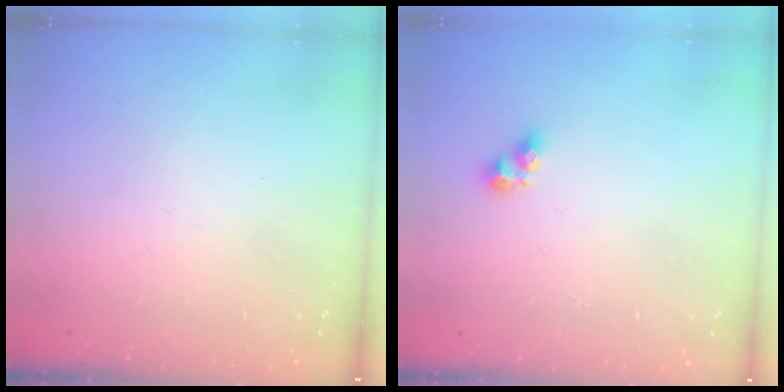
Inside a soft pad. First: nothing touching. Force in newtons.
{"total": 6.1, "press": 6.1, "slide": 0.7}